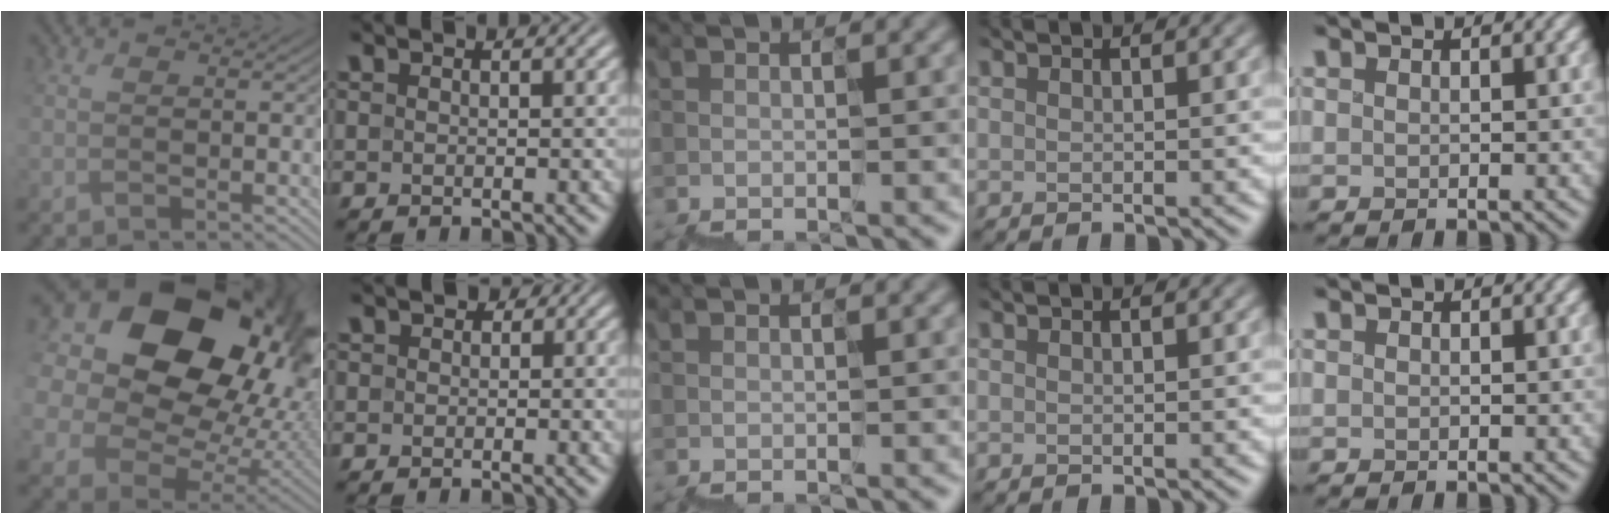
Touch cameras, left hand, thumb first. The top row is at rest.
{"thumb": {"total": 24.6, "force": [11.1, 17.9, 12.7], "torque": [-0.332, 0.047, 0.212]}, "index": {"total": 4.3, "force": [0.6, 3.2, 2.7], "torque": [-0.003, 0.011, -0.021]}}